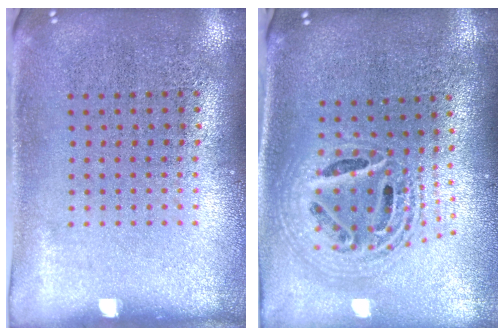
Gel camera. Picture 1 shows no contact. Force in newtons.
{"total": 2.3, "press": 1.8, "slide": 1.4}